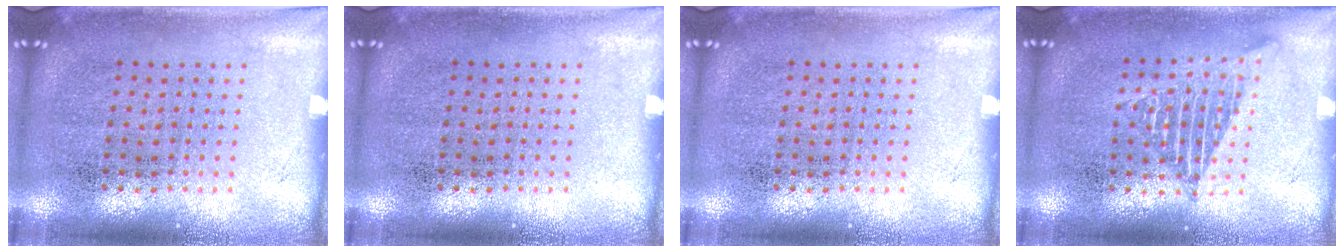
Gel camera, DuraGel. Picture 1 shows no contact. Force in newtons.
{"total": 0.0}
{"total": 0.0}
{"total": 1.3, "press": 1.3, "slide": 0.1}